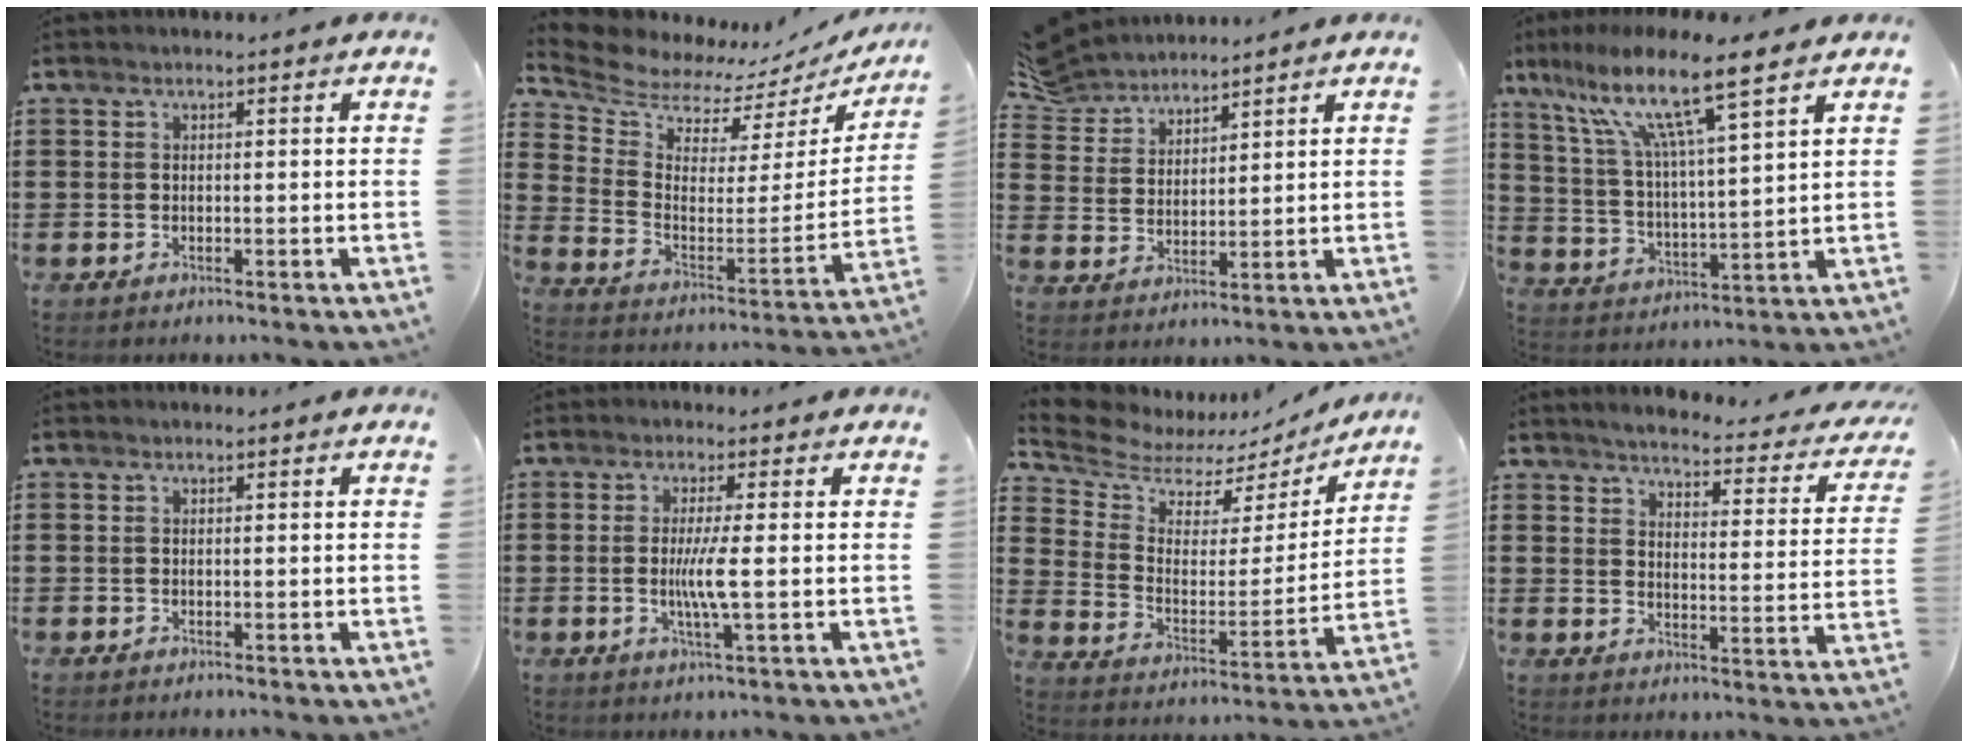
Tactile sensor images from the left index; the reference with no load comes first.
{"total": 7.0, "force": [6.7, 1.8, 0.9], "torque": [-0.062, -0.059, 0.113]}
{"total": 5.2, "force": [4.9, 1.8, 0.0], "torque": [-0.027, -0.016, 0.091]}
{"total": 11.4, "force": [8.0, 0.9, 8.1], "torque": [-0.174, -0.038, 0.128]}
{"total": 0.0}
{"total": 4.6, "force": [-0.3, 0.0, 4.6], "torque": [-0.091, -0.009, -0.010]}
{"total": 6.7, "force": [6.1, 2.6, 0.8], "torque": [-0.059, -0.045, 0.105]}
{"total": 3.5, "force": [3.3, -0.1, 1.2], "torque": [-0.036, -0.031, 0.048]}